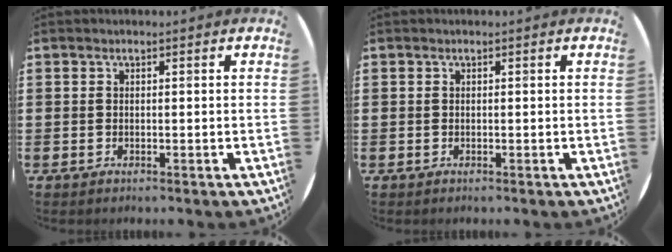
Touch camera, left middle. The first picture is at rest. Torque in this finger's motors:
{"motor_torque": [0.14, 0.07, -0.17, -0.05]}